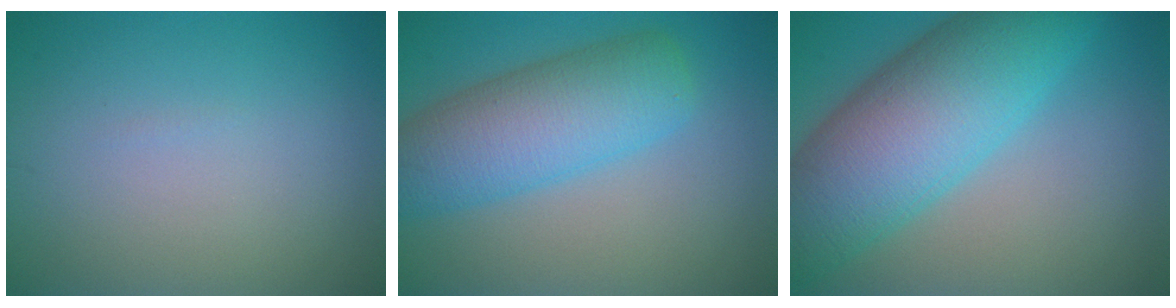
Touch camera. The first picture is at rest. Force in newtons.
{"total": 7.8, "press": 7.8, "slide": 0.2}
{"total": 11.9, "press": 11.9, "slide": 0.3}